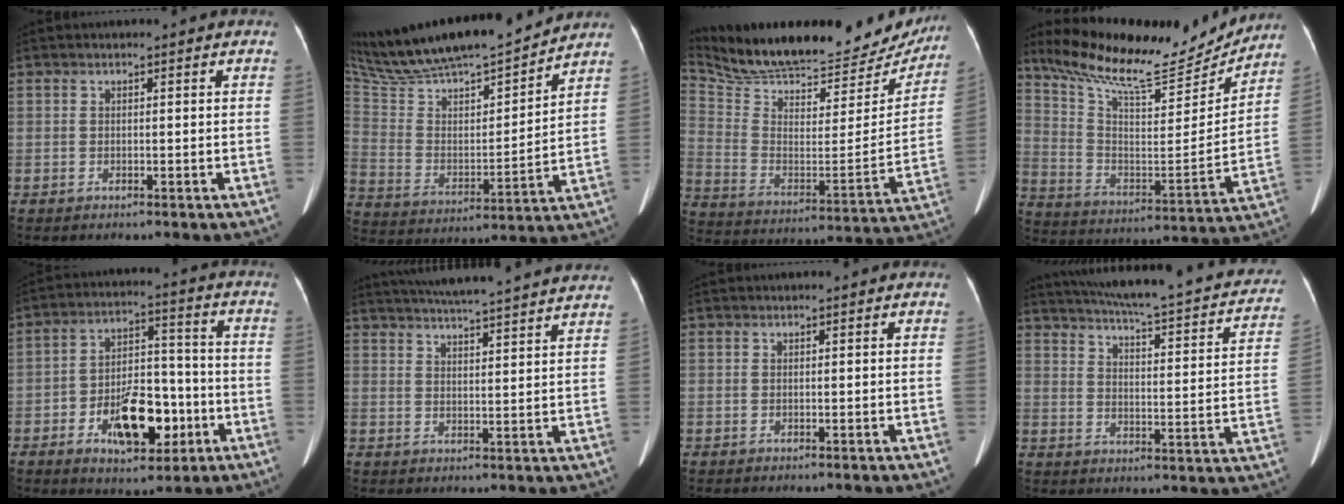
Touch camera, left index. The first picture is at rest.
{"total": 24.9, "force": [22.3, 3.4, 10.5], "torque": [-0.203, 0.003, 0.366]}
{"total": 28.2, "force": [25.3, 7.7, 9.9], "torque": [-0.181, -0.037, 0.362]}
{"total": 21.0, "force": [19.1, 3.3, 8.1], "torque": [-0.148, -0.025, 0.302]}
{"total": 12.4, "force": [-4.7, 6.2, 9.7], "torque": [-0.164, 0.021, -0.069]}
{"total": 21.8, "force": [19.9, 0.5, 8.9], "torque": [-0.143, 0.004, 0.257]}
{"total": 0.0}
{"total": 27.9, "force": [24.2, 4.4, 13.1], "torque": [-0.200, -0.036, 0.294]}